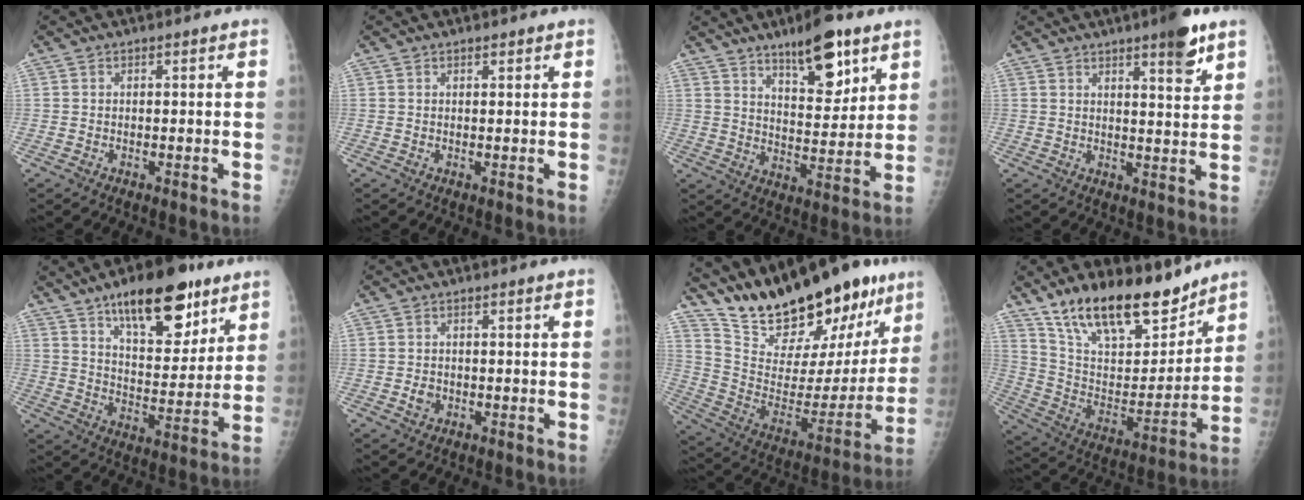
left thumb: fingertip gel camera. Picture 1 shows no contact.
{"total": 0.8, "force": [0.7, 0.4, 0.2], "torque": [-0.002, -0.004, 0.009]}
{"total": 13.3, "force": [8.4, 4.7, 9.1], "torque": [-0.110, -0.052, 0.135]}
{"total": 7.2, "force": [4.7, 1.2, 5.3], "torque": [-0.066, -0.028, 0.064]}
{"total": 18.8, "force": [11.6, 7.9, 12.5], "torque": [-0.141, -0.061, 0.184]}
{"total": 1.7, "force": [-0.3, 1.5, 0.9], "torque": [-0.010, 0.002, -0.002]}
{"total": 27.4, "force": [21.2, 10.0, 14.1], "torque": [-0.186, -0.094, 0.336]}
{"total": 22.5, "force": [16.7, 9.0, 12.1], "torque": [-0.170, -0.076, 0.291]}